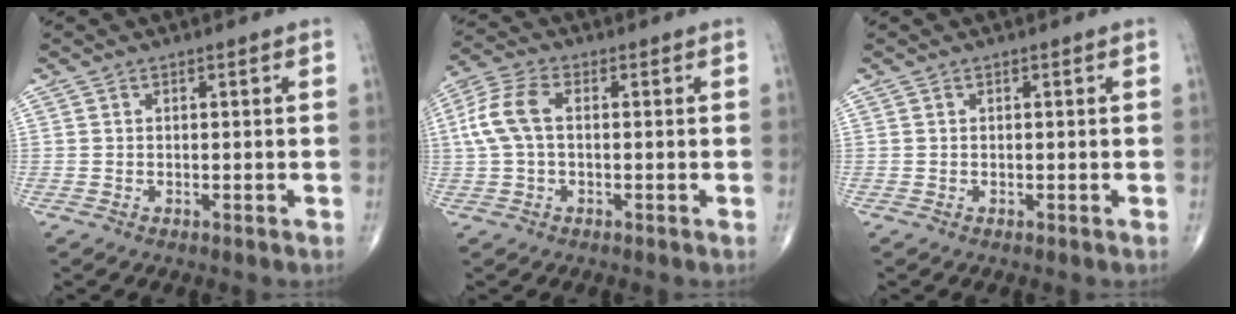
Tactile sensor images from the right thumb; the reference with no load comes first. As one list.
[{"total": 7.9, "force": [0.6, 4.5, 6.5], "torque": [-0.157, 0.024, 0.010]}, {"total": 0.0}]